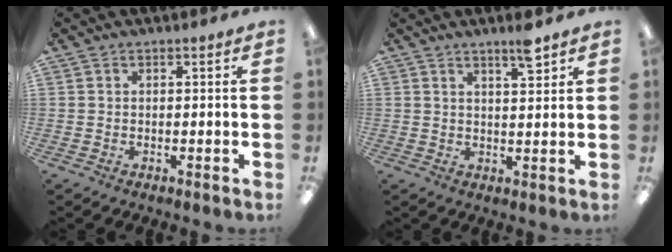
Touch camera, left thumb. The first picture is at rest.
{"total": 4.8, "force": [3.6, 0.6, 3.1], "torque": [-0.046, -0.018, 0.057]}